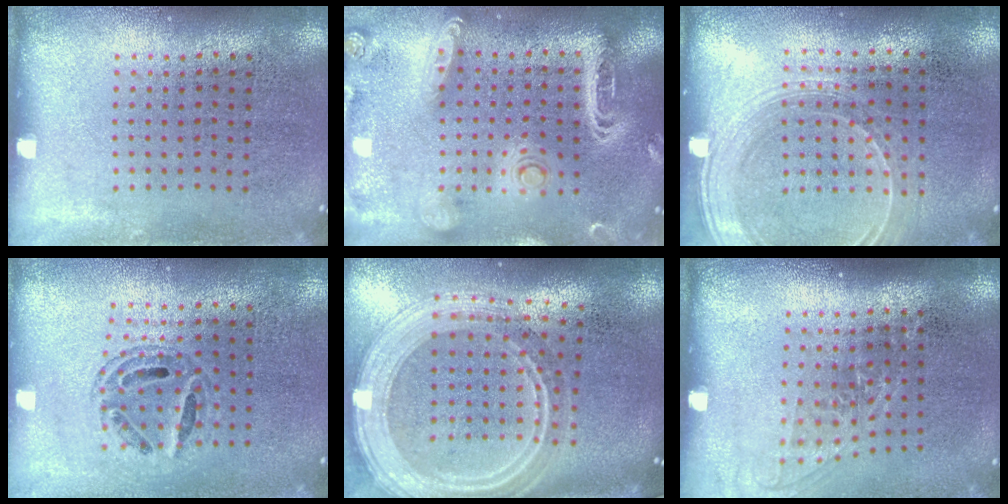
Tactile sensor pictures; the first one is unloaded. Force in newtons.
{"total": 2.8, "press": 2.4, "slide": 1.4}
{"total": 1.8, "press": 1.6, "slide": 0.7}
{"total": 0.7, "press": 0.7, "slide": 0.2}
{"total": 3.0, "press": 2.4, "slide": 1.7}
{"total": 1.2, "press": 1.0, "slide": 0.7}